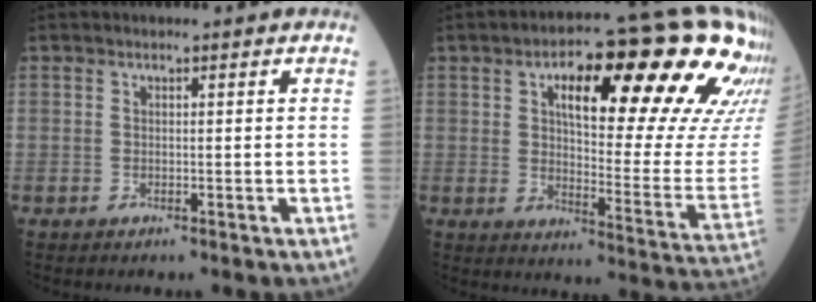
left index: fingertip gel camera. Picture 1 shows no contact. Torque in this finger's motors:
{"motor_torque": [1.43, -0.71, 1.06, 0.20]}